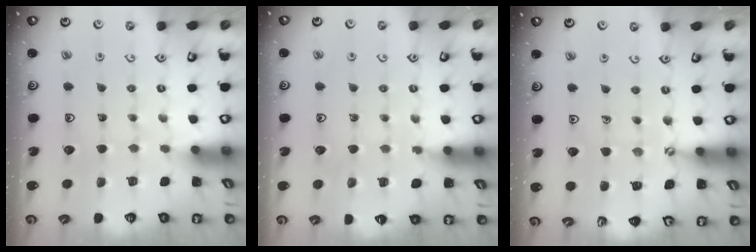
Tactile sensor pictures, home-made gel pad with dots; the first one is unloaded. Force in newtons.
{"total": 4.5, "press": 3.9, "slide": 2.2}
{"total": 2.1, "press": 2.1, "slide": 0.4}